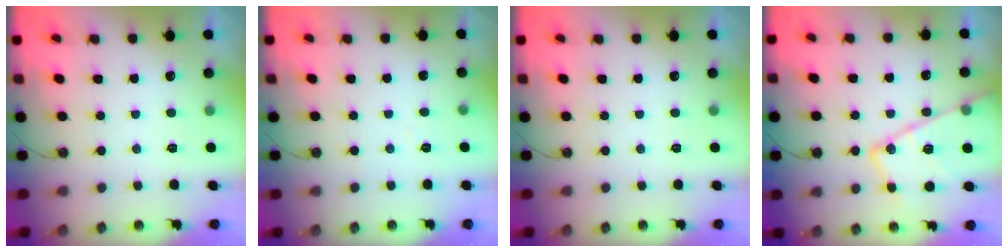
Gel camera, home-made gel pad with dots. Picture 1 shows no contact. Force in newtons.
{"total": 3.2, "press": 3.1, "slide": 0.3}
{"total": 0.0}
{"total": 19.4, "press": 19.3, "slide": 1.7}